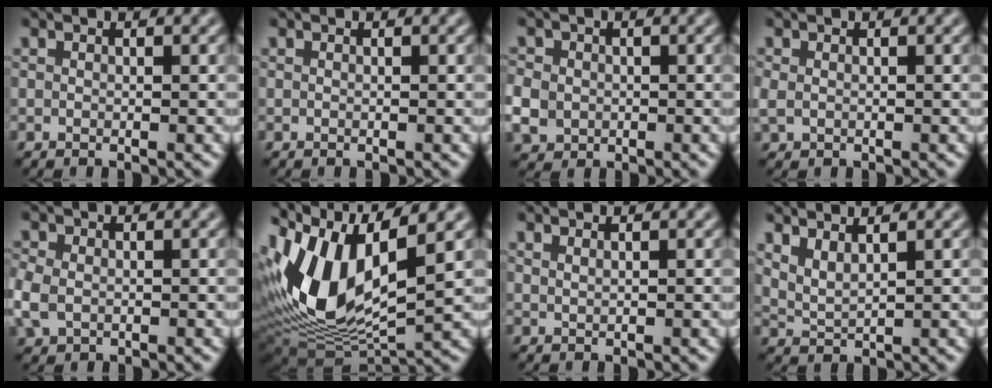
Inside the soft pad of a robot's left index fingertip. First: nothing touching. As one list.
[{"total": 0.0}, {"total": 4.2, "force": [-0.8, 3.6, 1.9], "torque": [-0.048, 0.001, -0.018]}, {"total": 1.2, "force": [0.1, 1.0, 0.8], "torque": [-0.020, 0.002, 0.001]}, {"total": 3.0, "force": [-0.5, 2.4, 1.8], "torque": [-0.057, 0.000, -0.014]}, {"total": 12.0, "force": [2.5, 6.2, 10.0], "torque": [-0.212, -0.004, 0.040]}, {"total": 0.6, "force": [0.6, 0.0, 0.2], "torque": [-0.004, -0.003, 0.007]}, {"total": 2.3, "force": [1.8, 0.6, 1.3], "torque": [-0.030, 0.000, 0.040]}]